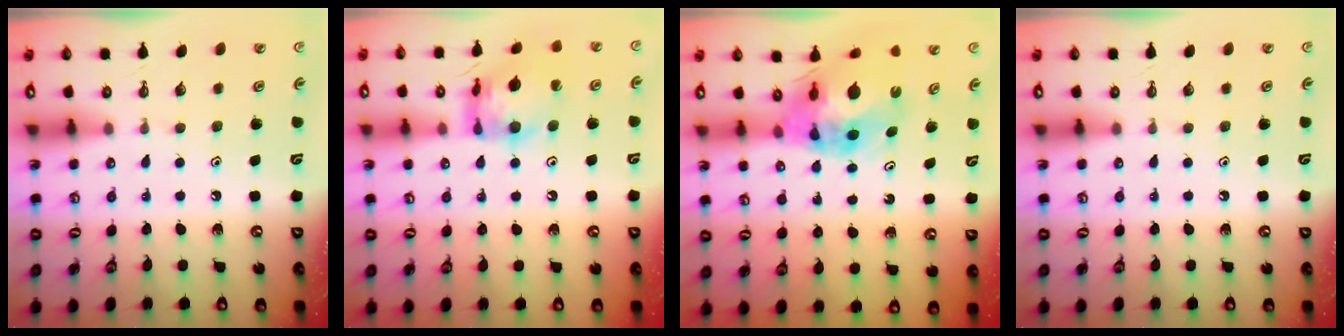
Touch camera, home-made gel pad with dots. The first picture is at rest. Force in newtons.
{"total": 11.8, "press": 11.7, "slide": 1.0}
{"total": 13.2, "press": 13.1, "slide": 1.5}
{"total": 0.0}